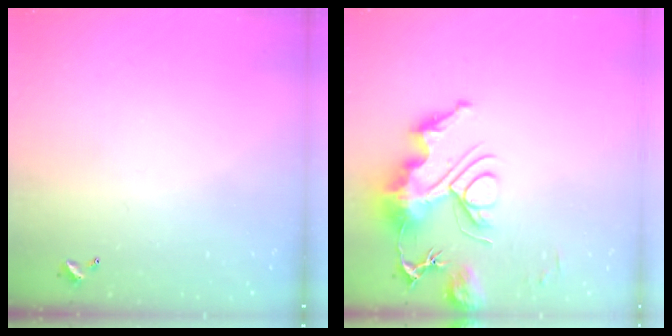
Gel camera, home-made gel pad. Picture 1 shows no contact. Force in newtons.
{"total": 13.8, "press": 13.7, "slide": 0.8}